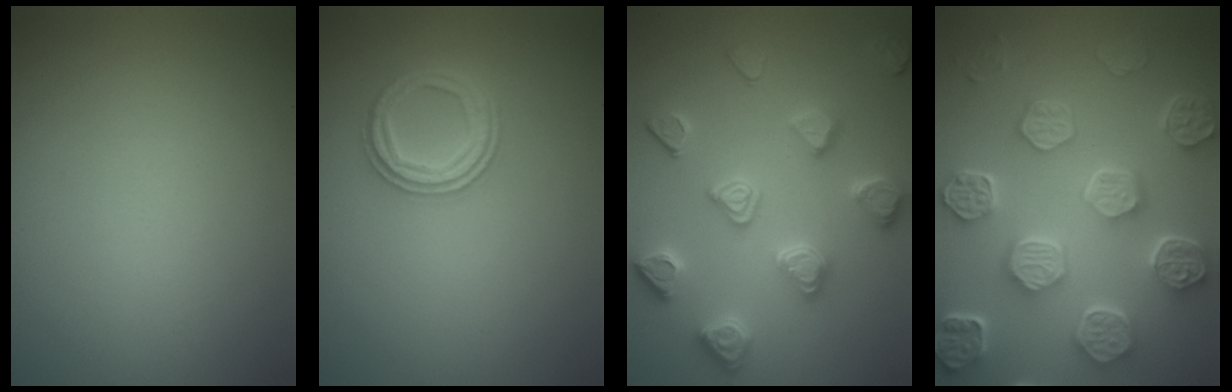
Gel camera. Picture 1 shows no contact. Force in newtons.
{"total": 2.6, "press": 2.6, "slide": 0.1}
{"total": 4.4, "press": 4.3, "slide": 0.7}
{"total": 8.8, "press": 6.7, "slide": 5.6}